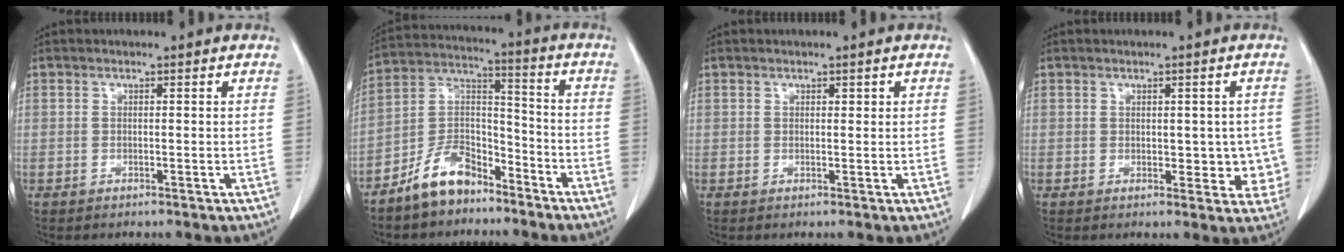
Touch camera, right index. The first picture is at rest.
{"total": 10.0, "force": [-7.5, 4.6, 4.8], "torque": [-0.100, 0.017, -0.142]}
{"total": 0.5, "force": [0.3, 0.3, 0.3], "torque": [-0.001, 0.000, 0.002]}
{"total": 4.9, "force": [-0.1, 2.7, 4.0], "torque": [-0.028, 0.004, 0.003]}